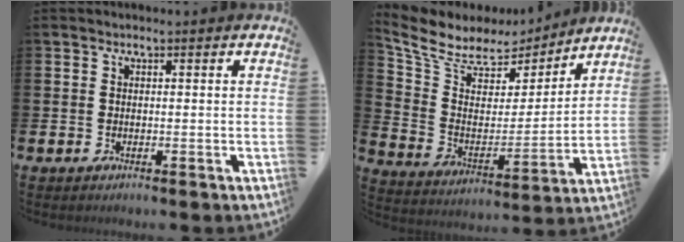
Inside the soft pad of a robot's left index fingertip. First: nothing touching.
{"total": 8.5, "force": [7.3, 3.9, 1.9], "torque": [-0.085, -0.051, 0.128]}